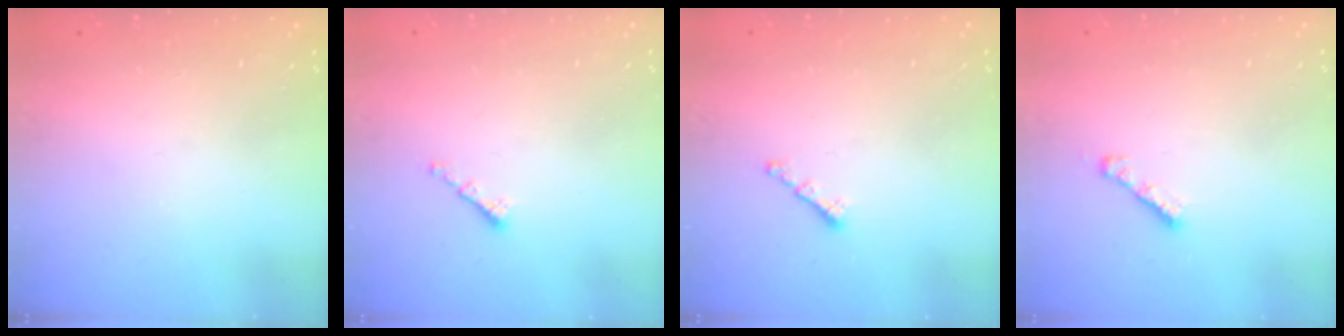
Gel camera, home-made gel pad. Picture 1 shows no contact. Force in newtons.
{"total": 1.3, "press": 1.2, "slide": 0.5}
{"total": 0.6, "press": 0.5, "slide": 0.4}
{"total": 2.3, "press": 2.3, "slide": 0.4}